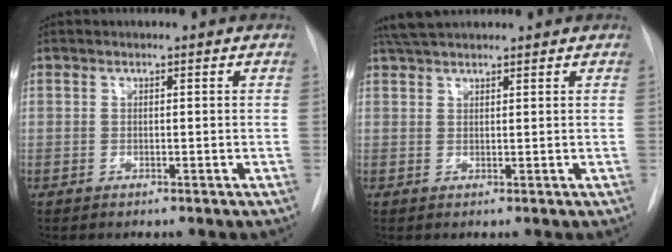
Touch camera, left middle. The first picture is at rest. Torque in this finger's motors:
{"motor_torque": [0.43, -0.44, 0.02, 0.03]}